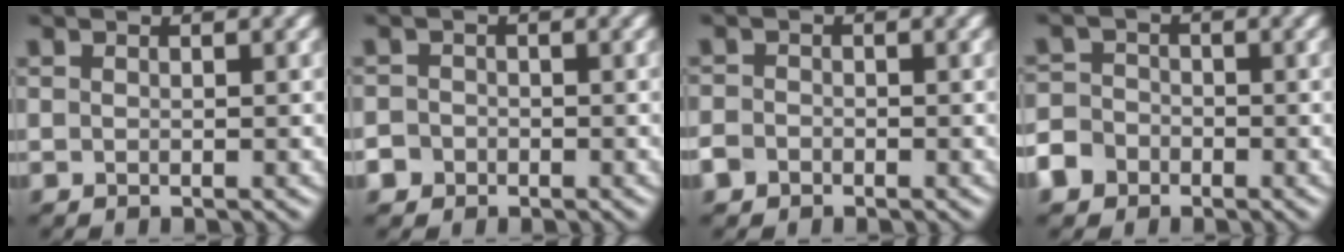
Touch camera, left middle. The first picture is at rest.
{"total": 2.7, "force": [-1.3, 2.3, 0.5], "torque": [0.003, 0.004, -0.034]}
{"total": 1.7, "force": [-1.0, 1.2, 0.4], "torque": [0.000, 0.001, -0.024]}
{"total": 4.2, "force": [-2.4, 3.3, 1.0], "torque": [-0.011, -0.004, -0.057]}